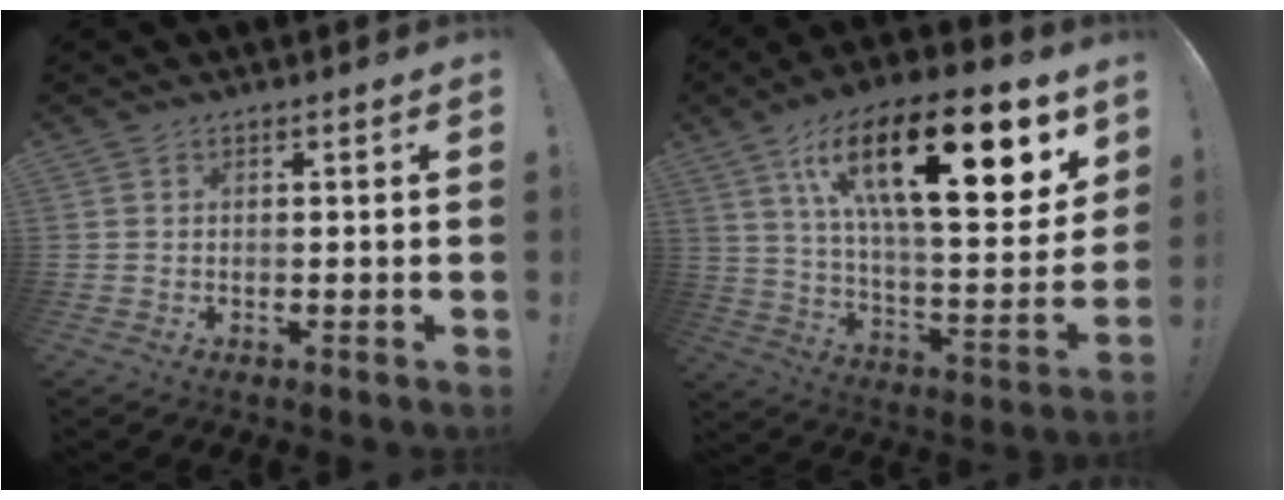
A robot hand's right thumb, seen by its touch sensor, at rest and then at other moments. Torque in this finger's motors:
{"motor_torque": [0.53, 4.48, 2.38, 0.39, 0.58]}